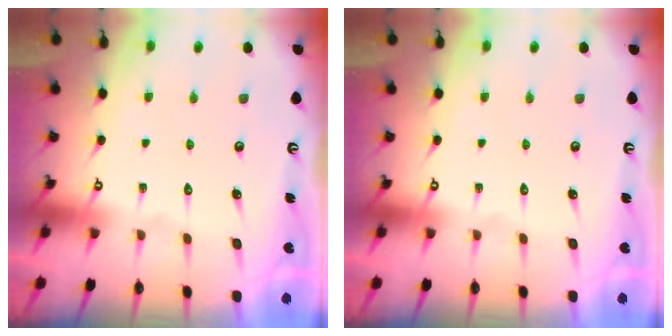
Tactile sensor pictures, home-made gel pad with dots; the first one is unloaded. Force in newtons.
{"total": 0.0}